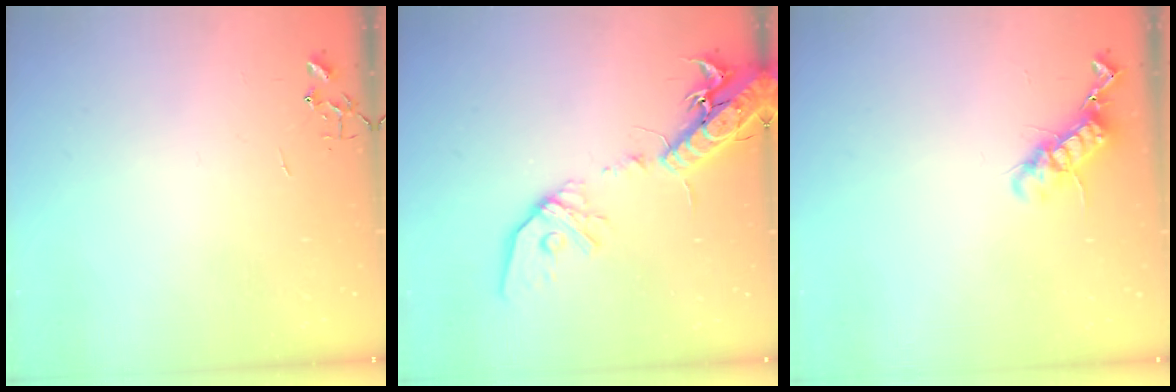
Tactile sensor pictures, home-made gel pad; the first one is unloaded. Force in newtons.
{"total": 18.3, "press": 17.9, "slide": 3.7}
{"total": 12.3, "press": 12.3, "slide": 0.6}